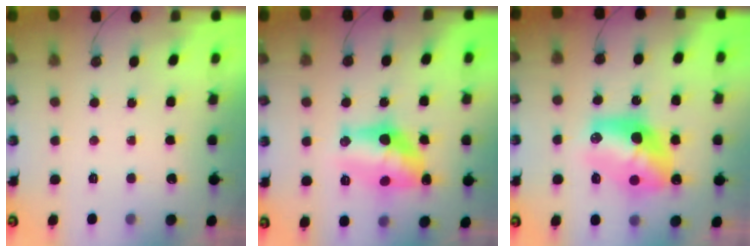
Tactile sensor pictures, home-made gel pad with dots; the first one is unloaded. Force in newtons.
{"total": 12.7, "press": 12.7, "slide": 0.4}
{"total": 14.3, "press": 14.2, "slide": 0.8}